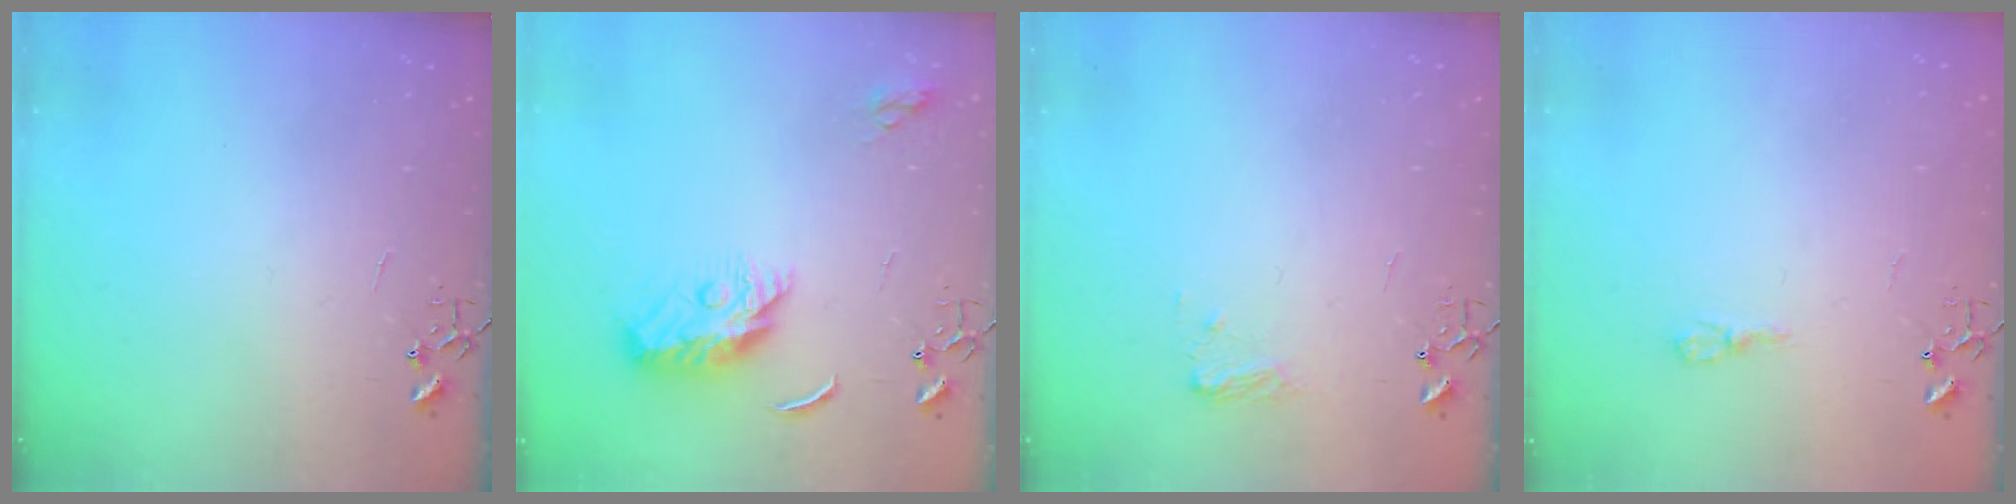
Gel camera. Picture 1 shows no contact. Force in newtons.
{"total": 9.6, "press": 9.6, "slide": 0.1}
{"total": 6.9, "press": 6.9, "slide": 0.7}
{"total": 4.4, "press": 4.4, "slide": 0.7}